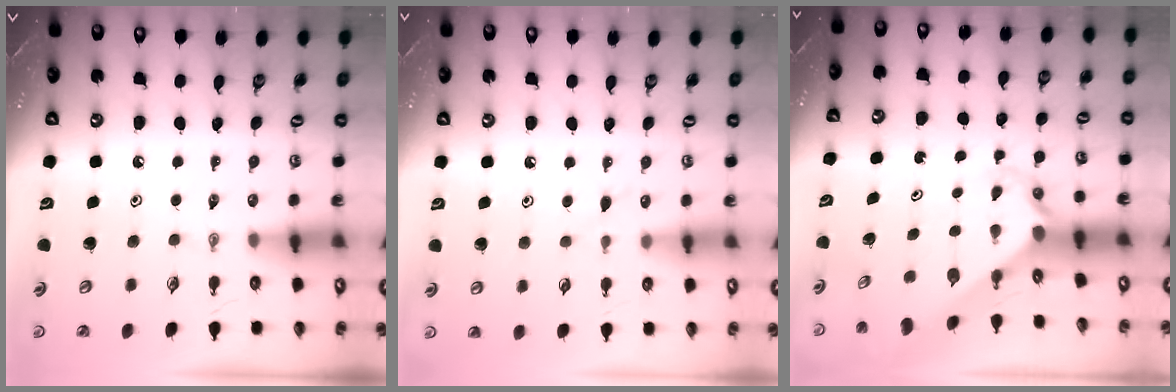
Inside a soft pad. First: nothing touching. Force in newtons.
{"total": 6.4, "press": 6.4, "slide": 0.7}
{"total": 2.4, "press": 2.4, "slide": 0.2}